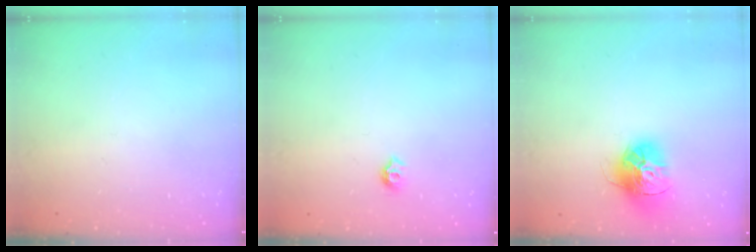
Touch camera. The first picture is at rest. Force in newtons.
{"total": 5.8, "press": 5.7, "slide": 0.8}
{"total": 14.7, "press": 14.6, "slide": 1.4}